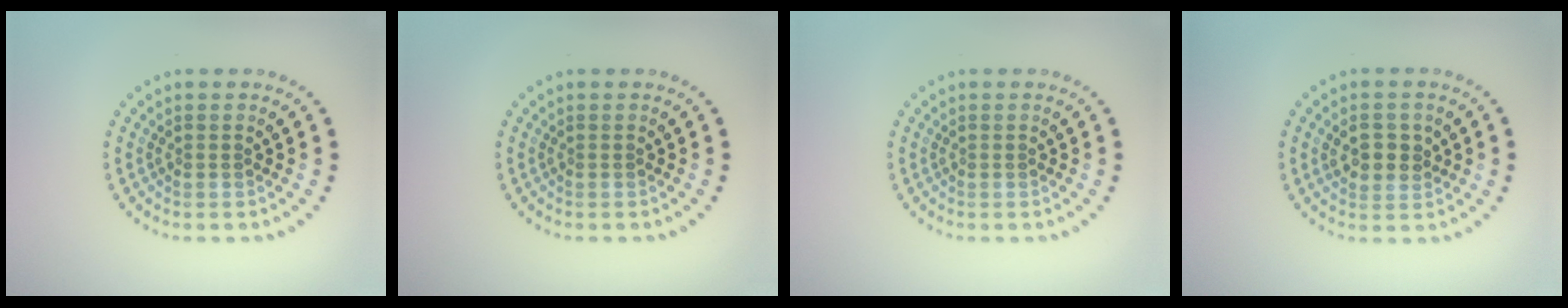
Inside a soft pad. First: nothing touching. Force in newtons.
{"total": 0.0}
{"total": 0.0}
{"total": 2.8, "press": 2.8, "slide": 0.6}